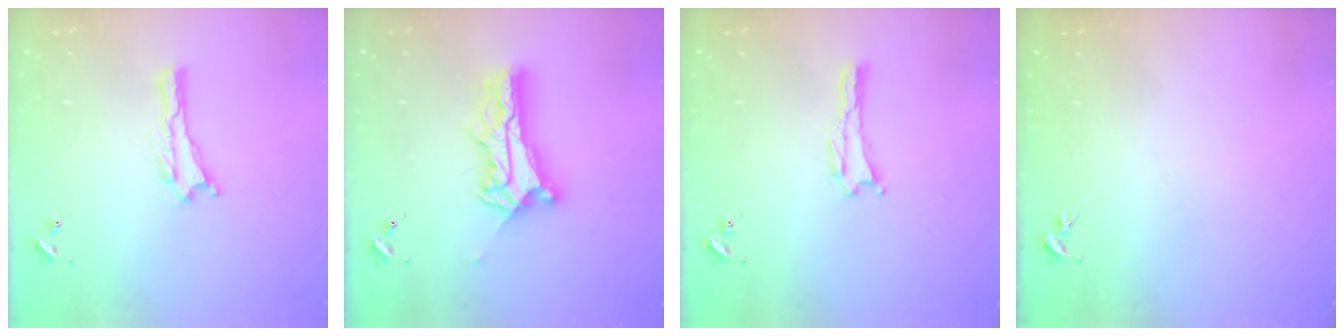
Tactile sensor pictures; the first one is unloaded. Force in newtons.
{"total": 10.5, "press": 10.5, "slide": 0.8}
{"total": 0.0}
{"total": 0.0}